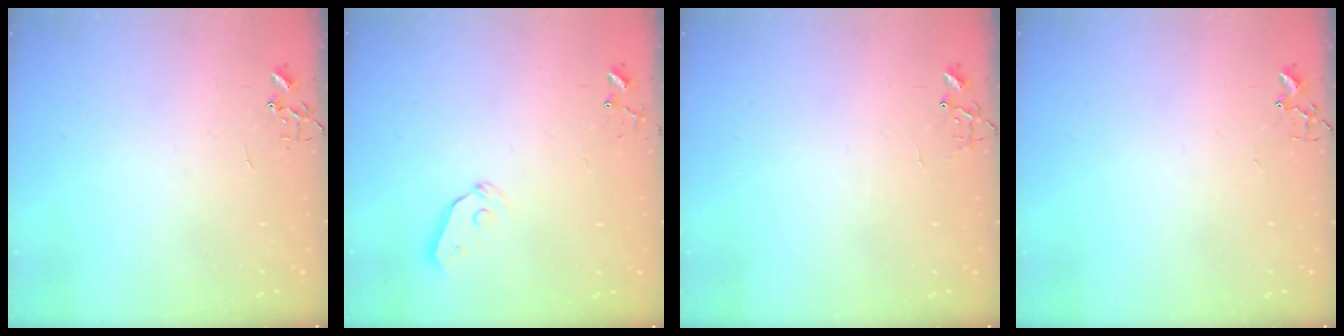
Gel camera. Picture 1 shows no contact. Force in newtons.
{"total": 4.9, "press": 4.8, "slide": 0.8}
{"total": 5.8, "press": 5.8, "slide": 0.5}
{"total": 1.8, "press": 1.8, "slide": 0.2}